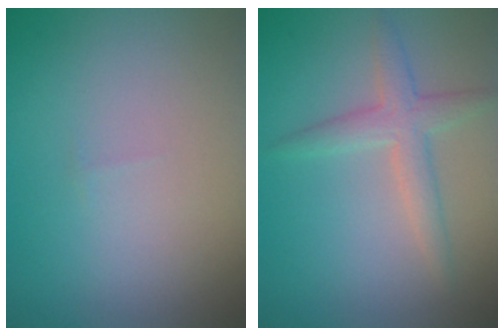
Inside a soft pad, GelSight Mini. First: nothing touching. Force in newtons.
{"total": 2.8, "press": 2.8, "slide": 0.0}